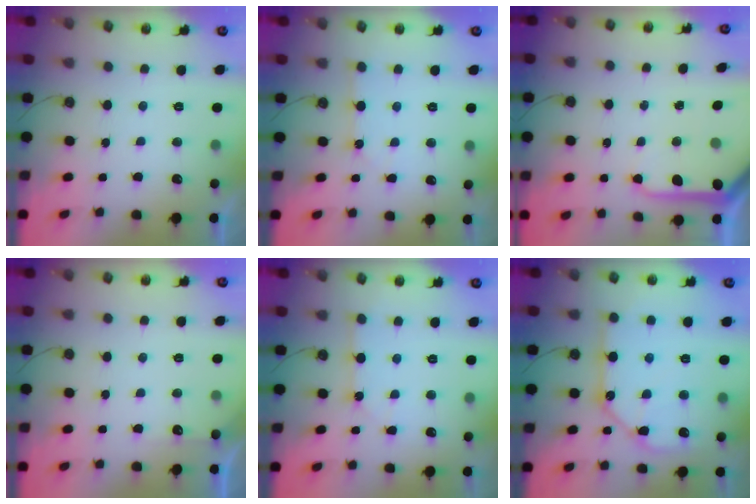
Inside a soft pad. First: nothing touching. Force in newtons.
{"total": 1.2, "press": 1.2, "slide": 0.2}
{"total": 9.0, "press": 9.0, "slide": 0.6}
{"total": 2.9, "press": 2.9, "slide": 0.3}
{"total": 1.8, "press": 1.8, "slide": 0.3}
{"total": 11.5, "press": 11.4, "slide": 1.2}